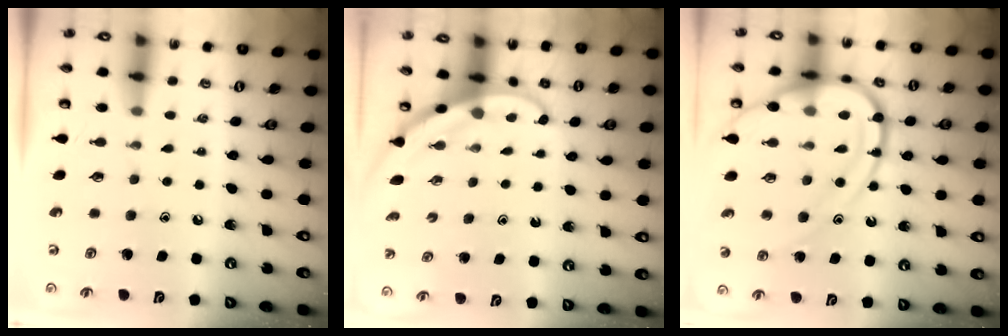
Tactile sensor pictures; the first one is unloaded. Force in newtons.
{"total": 3.4, "press": 3.4, "slide": 0.1}
{"total": 16.4, "press": 16.4, "slide": 1.7}